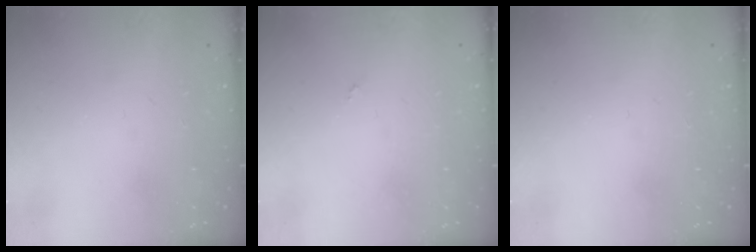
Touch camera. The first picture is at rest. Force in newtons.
{"total": 0.0}
{"total": 0.0}